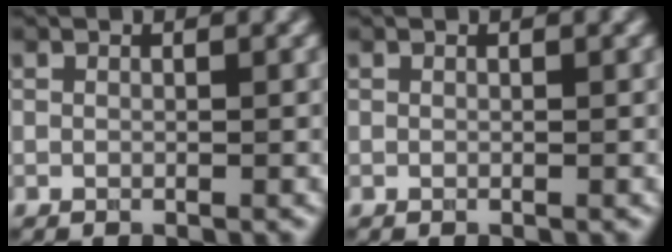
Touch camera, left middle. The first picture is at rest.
{"total": 0.0}